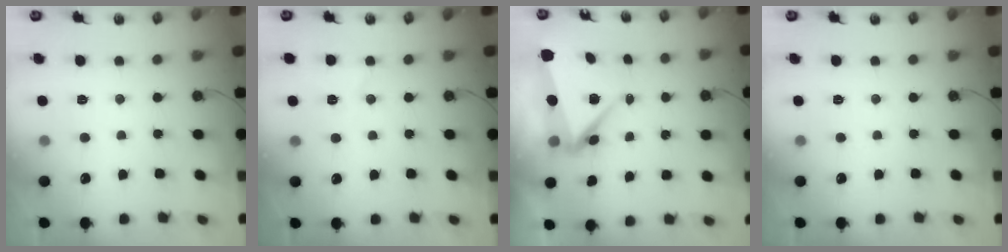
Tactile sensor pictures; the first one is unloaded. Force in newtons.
{"total": 5.4, "press": 5.3, "slide": 1.2}
{"total": 7.2, "press": 6.7, "slide": 2.7}
{"total": 0.0}